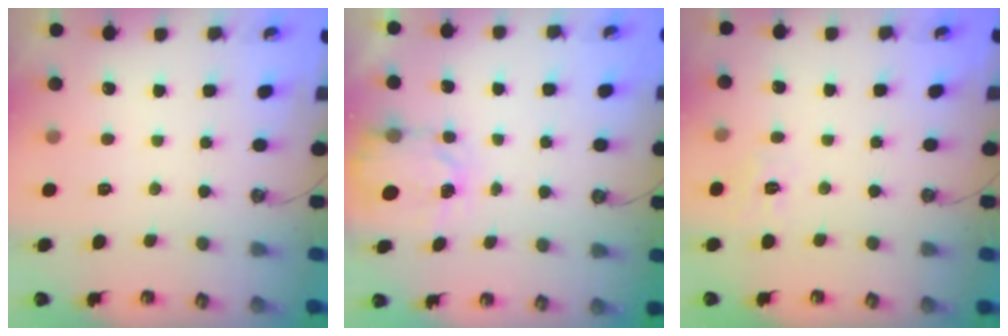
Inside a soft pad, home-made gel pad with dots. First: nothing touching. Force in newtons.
{"total": 3.8, "press": 3.8, "slide": 0.1}
{"total": 3.9, "press": 3.9, "slide": 0.2}